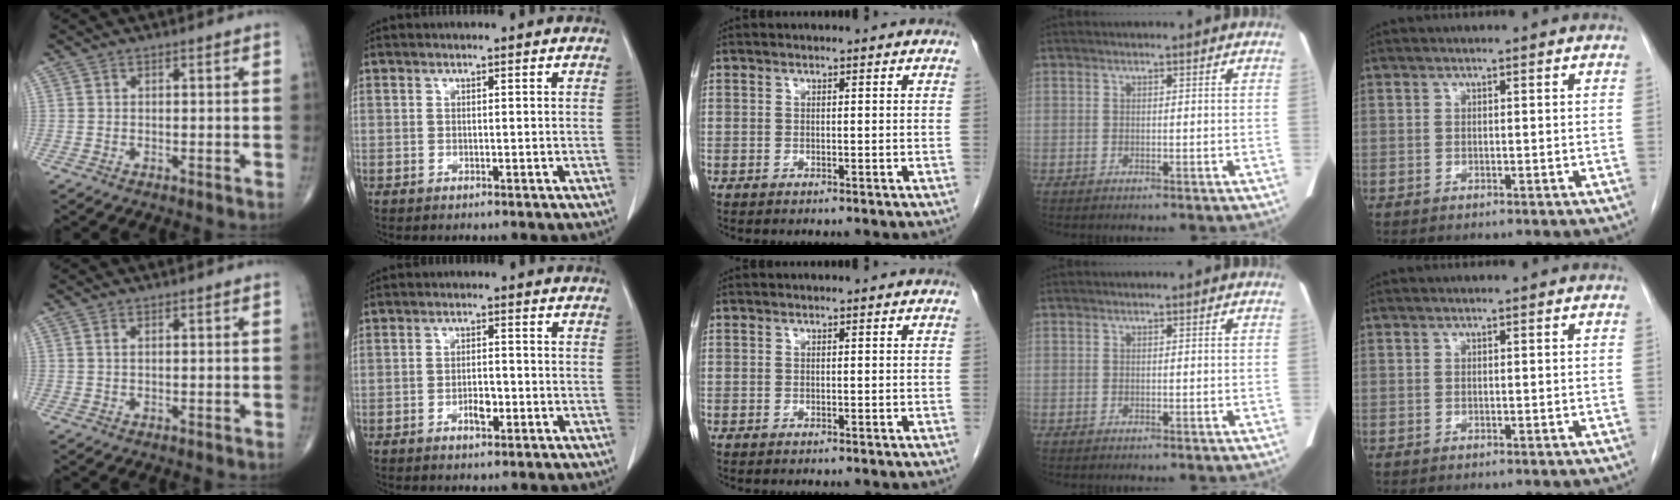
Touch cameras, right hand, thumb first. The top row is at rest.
{"thumb": {"total": 1.0, "force": [0.5, 0.4, 0.8], "torque": [-0.018, 0.006, 0.012]}, "index": {"total": 3.0, "force": [-1.3, 1.1, 2.4], "torque": [-0.041, 0.003, -0.019]}}